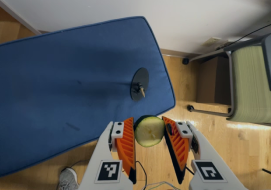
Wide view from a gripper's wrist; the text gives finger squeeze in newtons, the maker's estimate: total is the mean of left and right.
{"total": 10.3, "left": 10.5, "right": 10.2}